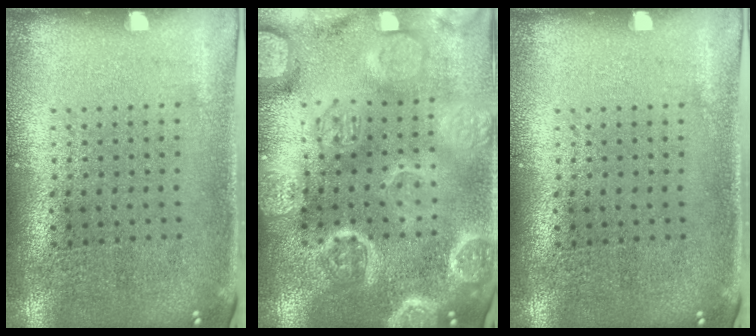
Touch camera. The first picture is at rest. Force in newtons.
{"total": 5.4, "press": 5.4, "slide": 0.7}
{"total": 0.0}